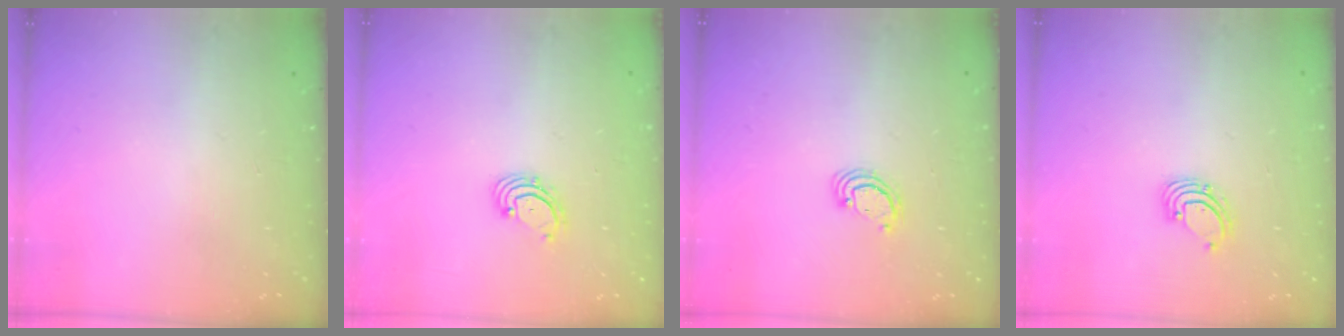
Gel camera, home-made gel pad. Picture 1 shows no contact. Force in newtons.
{"total": 1.8, "press": 1.7, "slide": 0.6}
{"total": 2.6, "press": 2.5, "slide": 0.2}
{"total": 2.3, "press": 2.3, "slide": 0.2}